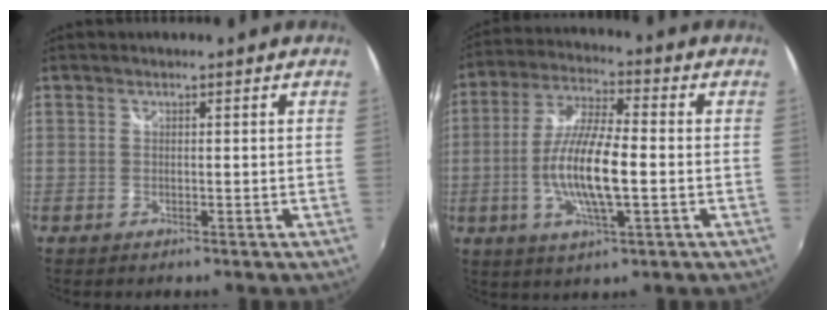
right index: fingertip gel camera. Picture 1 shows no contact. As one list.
[{"total": 12.3, "force": [-2.2, 2.7, 11.8], "torque": [-0.238, 0.001, -0.043]}]